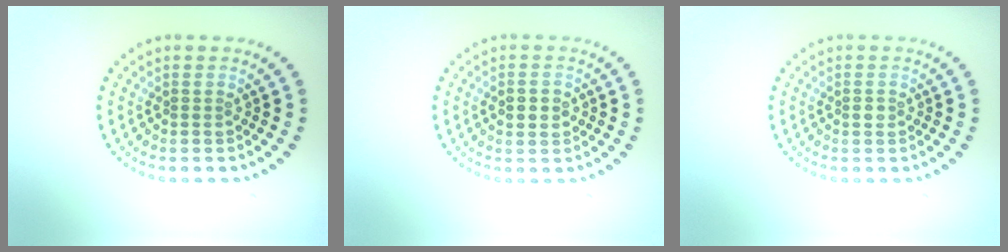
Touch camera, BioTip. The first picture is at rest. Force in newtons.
{"total": 2.6, "press": 2.6, "slide": 0.2}
{"total": 0.9, "press": 0.9, "slide": 0.3}